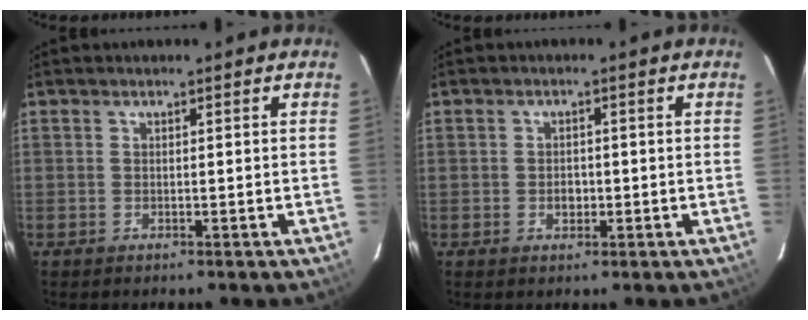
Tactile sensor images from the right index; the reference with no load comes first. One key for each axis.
{"total": 1.9, "fx": -0.5, "fy": 1.6, "fz": 1.0, "tx": -0.019, "ty": 0.005, "tz": -0.006}